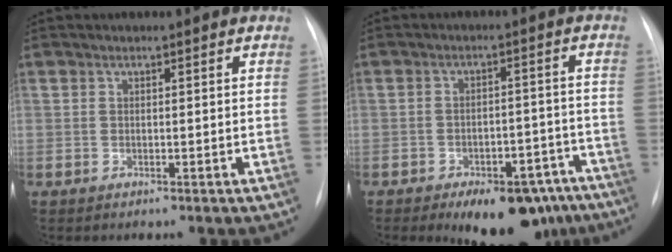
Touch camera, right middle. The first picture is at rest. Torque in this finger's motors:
{"motor_torque": [1.08, -1.06, 0.22, 0.09]}